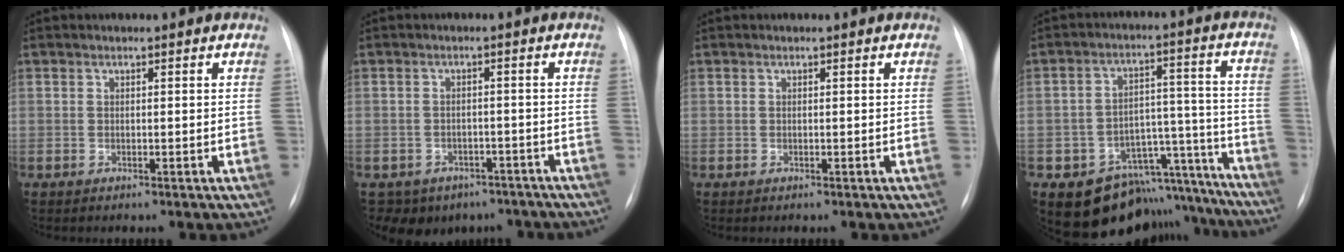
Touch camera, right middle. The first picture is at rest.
{"total": 8.1, "force": [-5.6, 5.7, 1.2], "torque": [-0.013, 0.017, -0.057]}
{"total": 0.0}
{"total": 15.2, "force": [-13.0, 7.6, 2.2], "torque": [-0.002, 0.087, -0.169]}